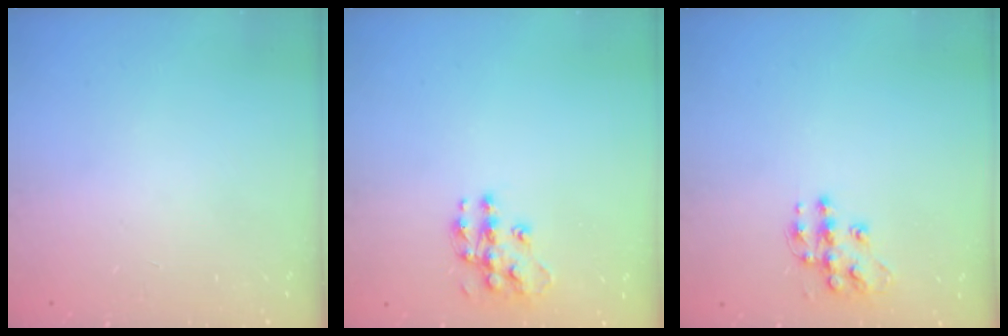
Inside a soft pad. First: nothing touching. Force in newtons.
{"total": 11.3, "press": 11.3, "slide": 0.7}
{"total": 10.8, "press": 10.8, "slide": 0.6}